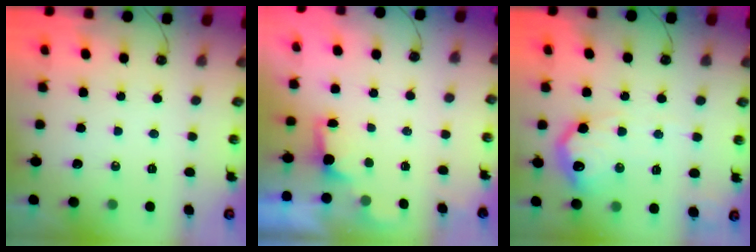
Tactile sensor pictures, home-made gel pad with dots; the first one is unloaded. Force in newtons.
{"total": 1.2, "press": 0.8, "slide": 0.8}
{"total": 16.5, "press": 16.4, "slide": 1.2}